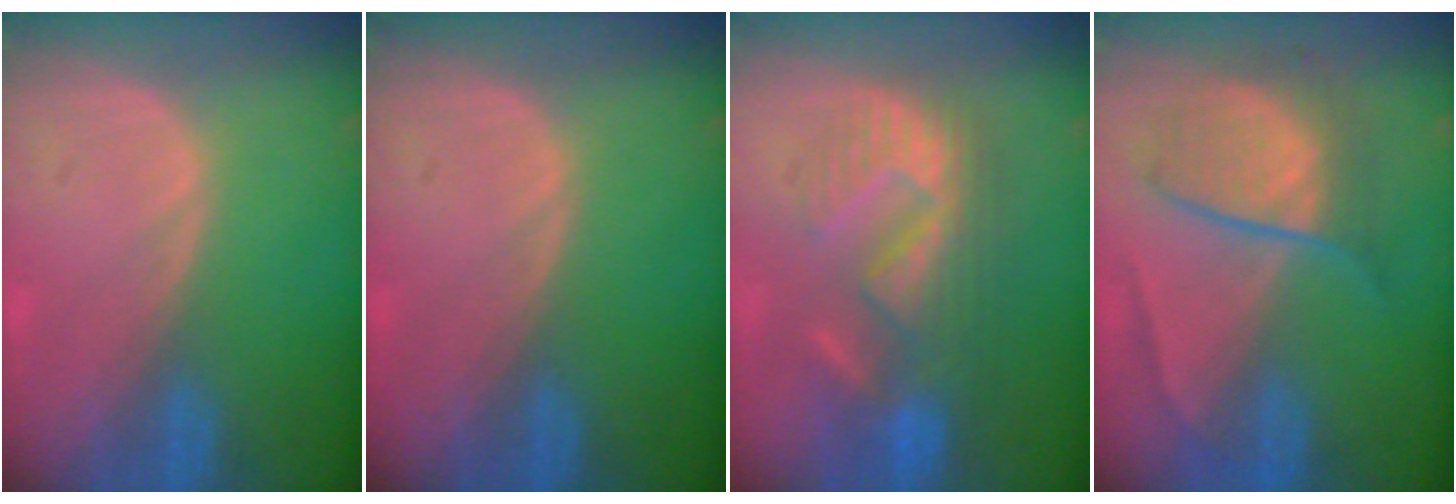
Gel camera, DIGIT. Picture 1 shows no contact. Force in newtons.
{"total": 0.0}
{"total": 9.0, "press": 8.9, "slide": 1.5}
{"total": 7.2, "press": 7.2, "slide": 0.2}